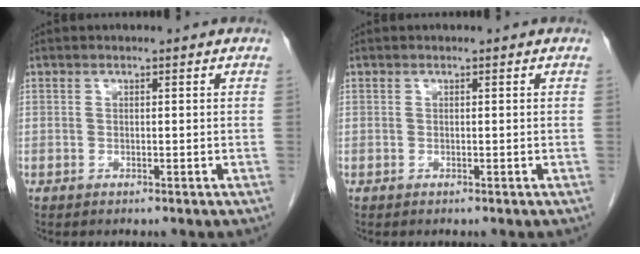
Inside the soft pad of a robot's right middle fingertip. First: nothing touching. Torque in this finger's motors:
{"motor_torque": [0.00, 0.00, 0.00, -0.01]}